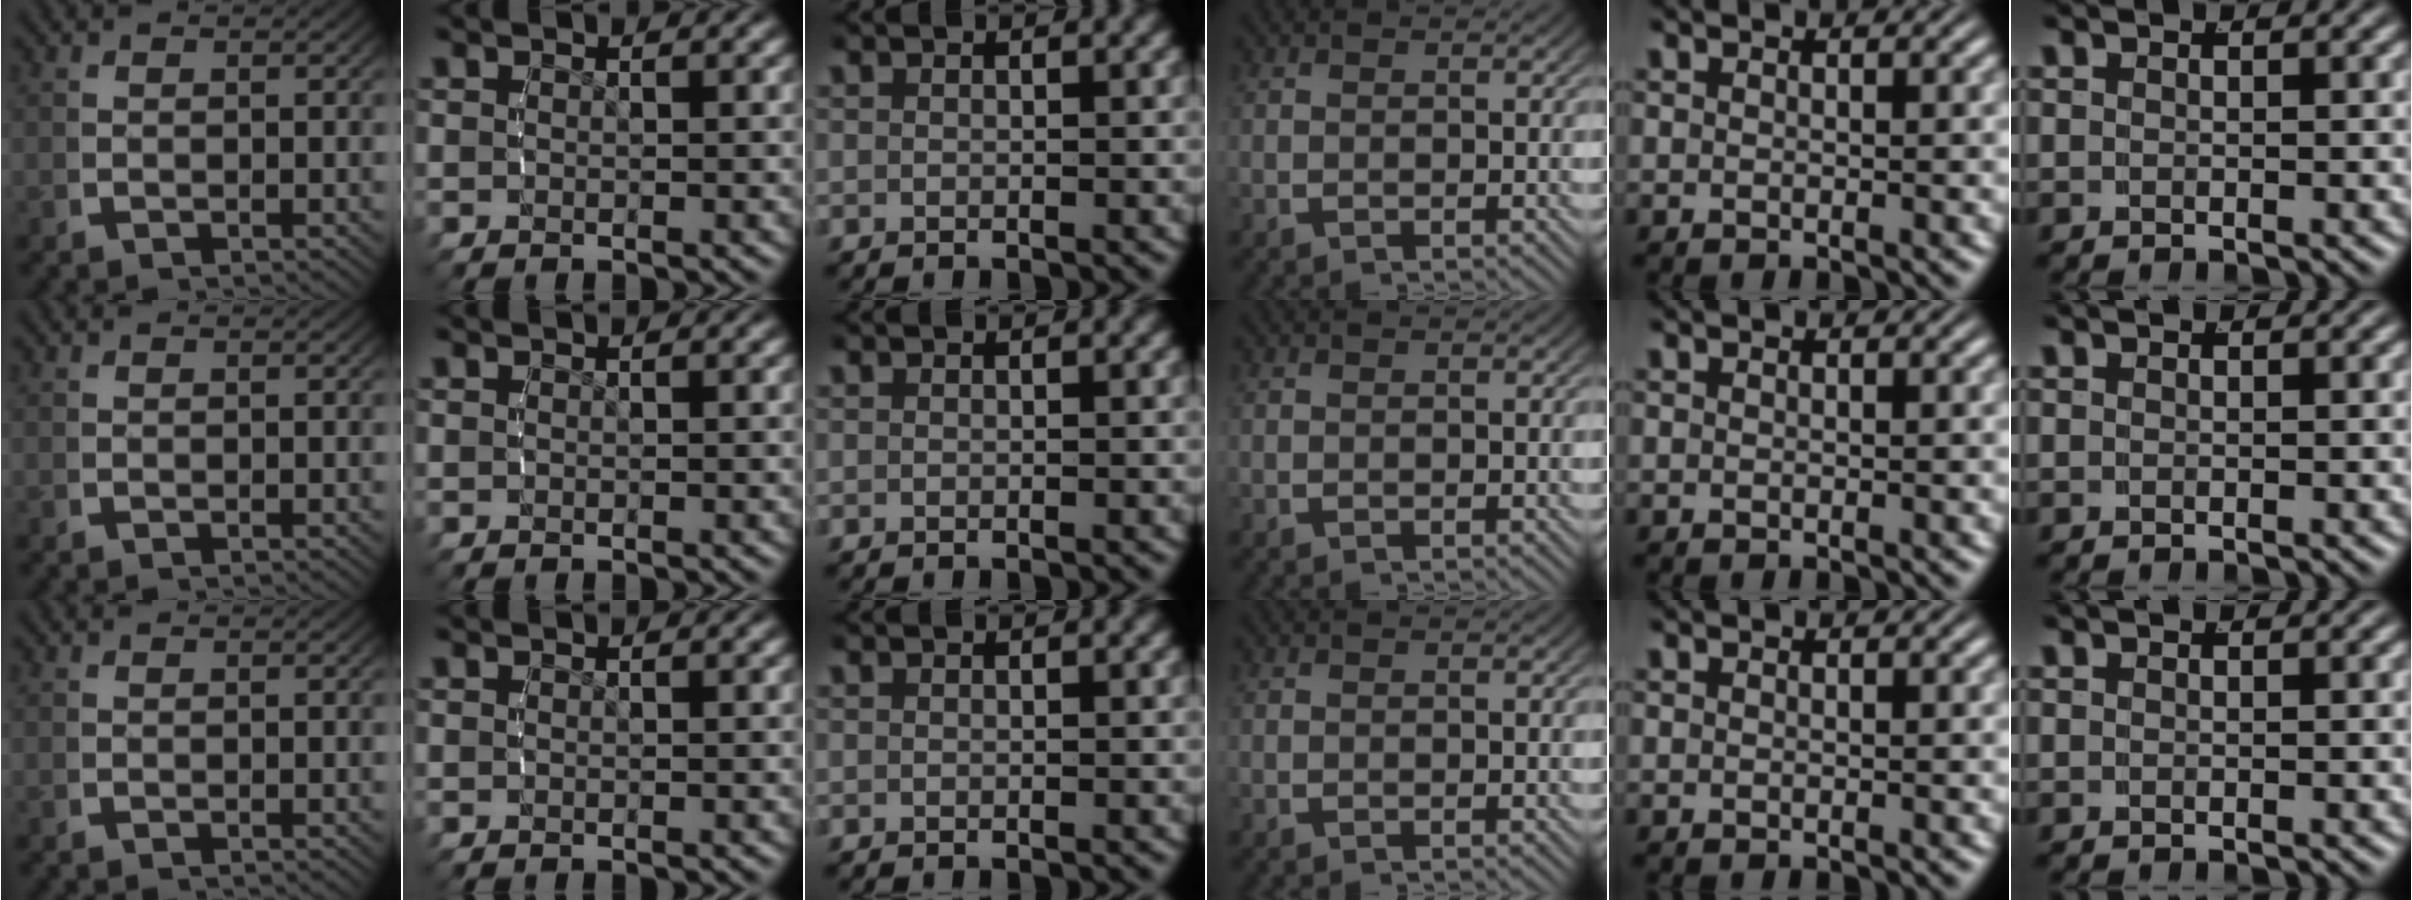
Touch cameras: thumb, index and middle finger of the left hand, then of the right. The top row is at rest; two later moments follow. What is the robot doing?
{"motion": "reach", "object": "glasses case"}